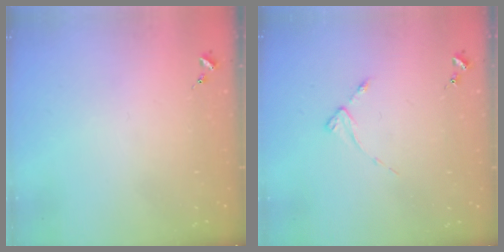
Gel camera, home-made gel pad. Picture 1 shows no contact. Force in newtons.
{"total": 2.8, "press": 2.8, "slide": 0.3}